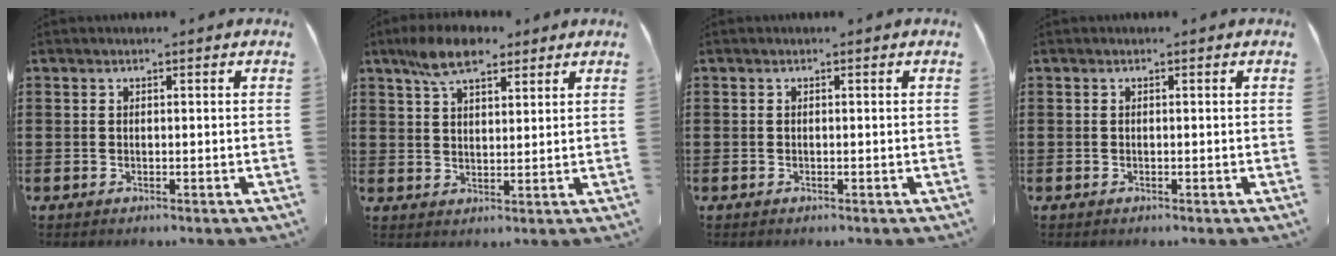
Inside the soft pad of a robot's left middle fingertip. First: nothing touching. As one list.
[{"total": 7.3, "force": [5.1, 2.9, 4.3], "torque": [-0.099, 0.003, 0.094]}, {"total": 0.0}, {"total": 0.0}]